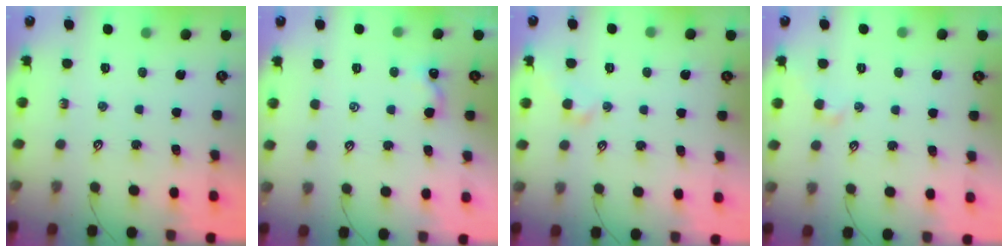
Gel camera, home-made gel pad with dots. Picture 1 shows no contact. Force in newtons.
{"total": 2.1, "press": 2.1, "slide": 0.3}
{"total": 1.6, "press": 1.5, "slide": 0.6}
{"total": 0.6, "press": 0.0, "slide": 0.6}